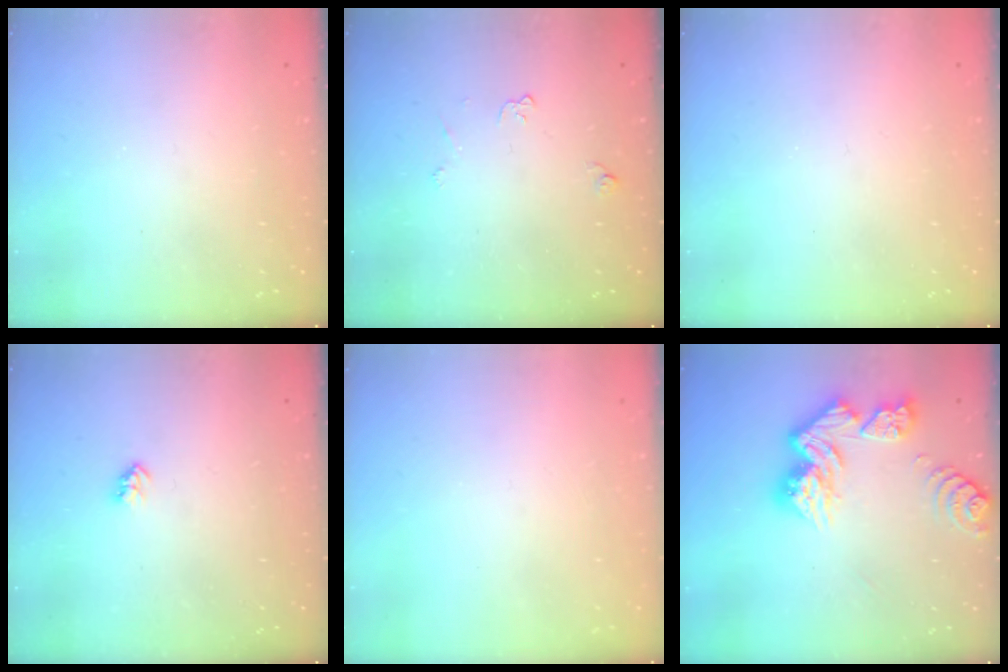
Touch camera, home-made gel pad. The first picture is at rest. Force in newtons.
{"total": 3.4, "press": 3.4, "slide": 0.6}
{"total": 0.0}
{"total": 2.6, "press": 2.6, "slide": 0.4}
{"total": 0.0}
{"total": 13.6, "press": 13.5, "slide": 1.6}